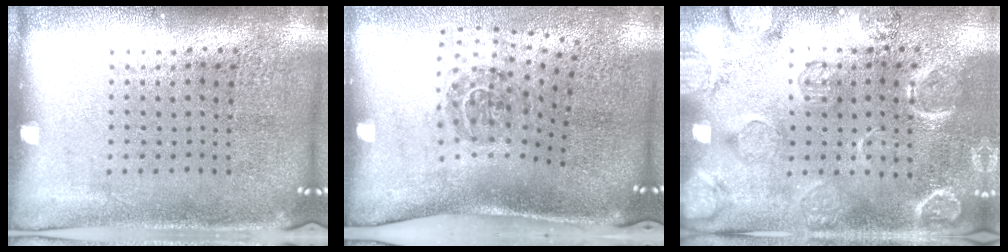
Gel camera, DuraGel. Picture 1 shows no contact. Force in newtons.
{"total": 1.7, "press": 1.1, "slide": 1.4}
{"total": 2.3, "press": 2.1, "slide": 0.9}